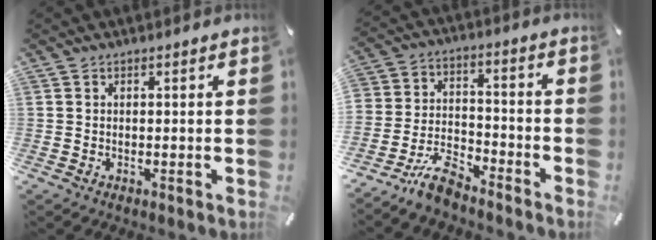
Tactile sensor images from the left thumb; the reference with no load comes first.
{"total": 10.8, "force": [-9.2, 4.5, 3.2], "torque": [-0.059, 0.055, -0.177]}